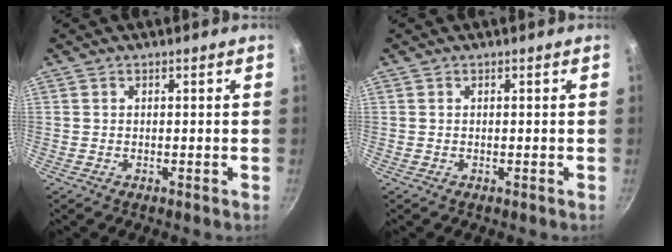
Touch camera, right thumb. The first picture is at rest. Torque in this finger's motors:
{"motor_torque": [-0.75, 0.38, -0.26, 0.11, 0.05]}